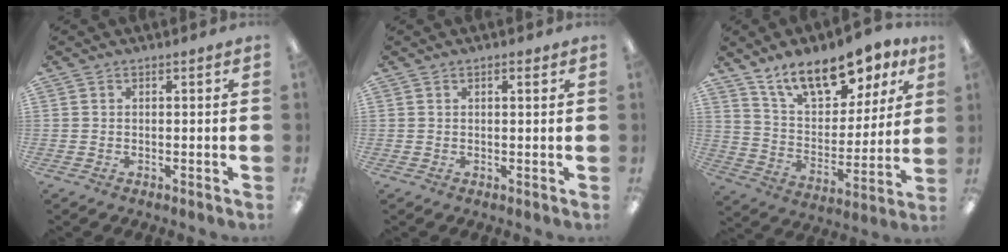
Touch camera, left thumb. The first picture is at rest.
{"total": 1.2, "force": [0.8, 0.3, 0.8], "torque": [-0.010, -0.002, 0.011]}
{"total": 16.4, "force": [12.0, 7.2, 8.7], "torque": [-0.147, -0.060, 0.213]}